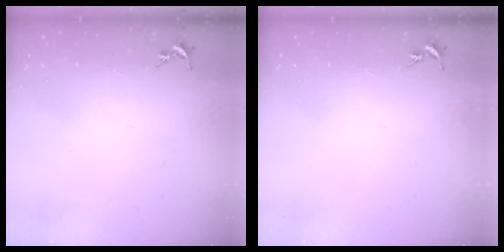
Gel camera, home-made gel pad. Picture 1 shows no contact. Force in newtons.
{"total": 0.0}